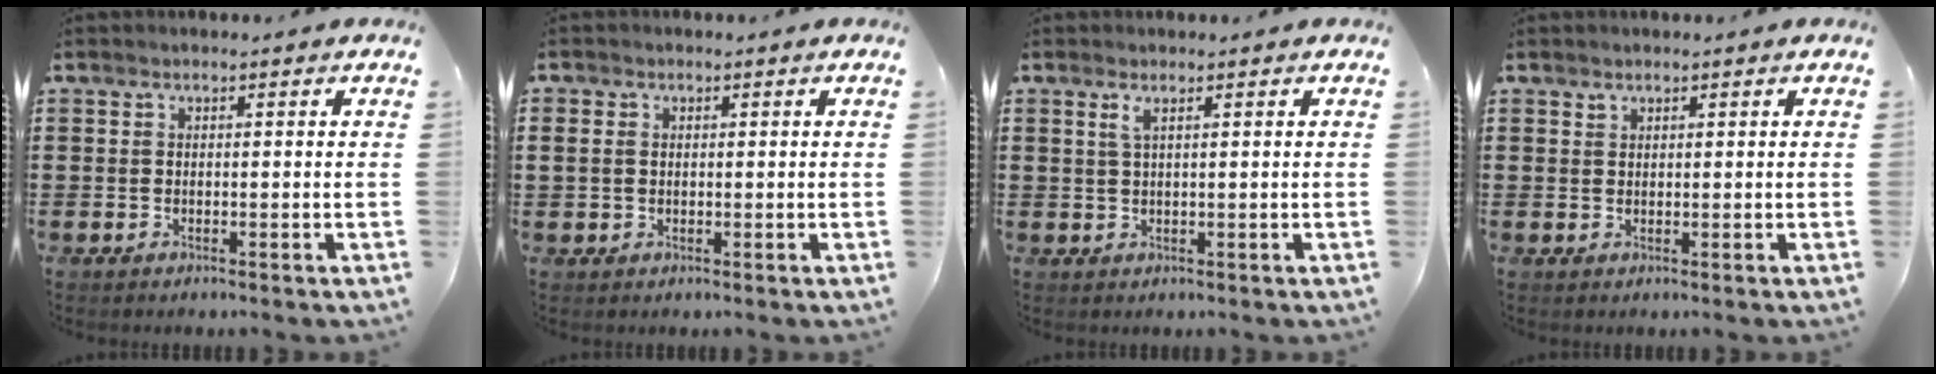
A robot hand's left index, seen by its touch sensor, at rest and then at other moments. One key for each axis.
{"total": 1.6, "fx": 0.2, "fy": 1.2, "fz": 1.0, "tx": -0.031, "ty": 0.003, "tz": 0.001}
{"total": 1.5, "fx": 0.7, "fy": 0.2, "fz": 1.3, "tx": -0.029, "ty": 0.001, "tz": 0.012}
{"total": 0.8, "fx": 0.7, "fy": 0.4, "fz": 0.1, "tx": -0.004, "ty": 0.002, "tz": 0.014}